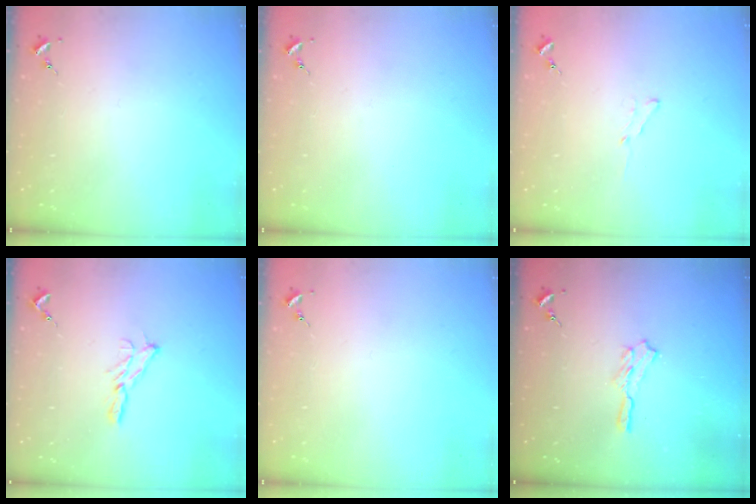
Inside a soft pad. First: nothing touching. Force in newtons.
{"total": 0.0}
{"total": 3.6, "press": 3.6, "slide": 0.4}
{"total": 6.9, "press": 6.9, "slide": 0.3}
{"total": 0.0}
{"total": 5.5, "press": 5.5, "slide": 0.6}